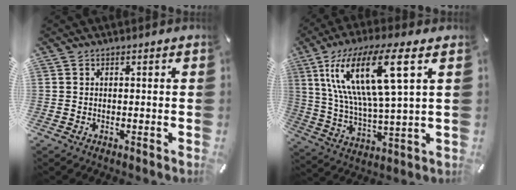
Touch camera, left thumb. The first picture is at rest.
{"total": 18.2, "force": [8.0, 4.3, 15.8], "torque": [-0.340, -0.018, 0.120]}